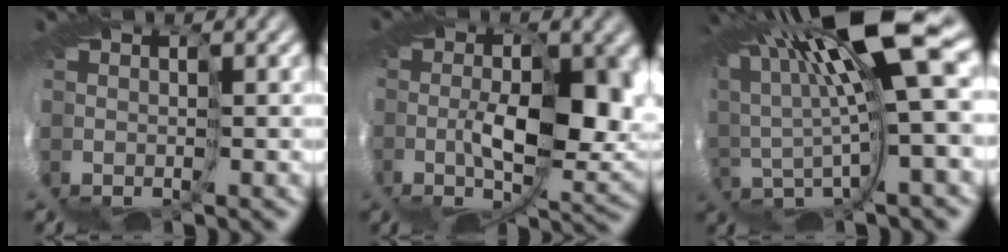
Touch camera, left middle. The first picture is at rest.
{"total": 5.7, "force": [0.2, 1.9, 5.4], "torque": [-0.116, -0.015, 0.002]}
{"total": 9.8, "force": [5.2, -0.4, 8.3], "torque": [-0.154, 0.012, 0.087]}